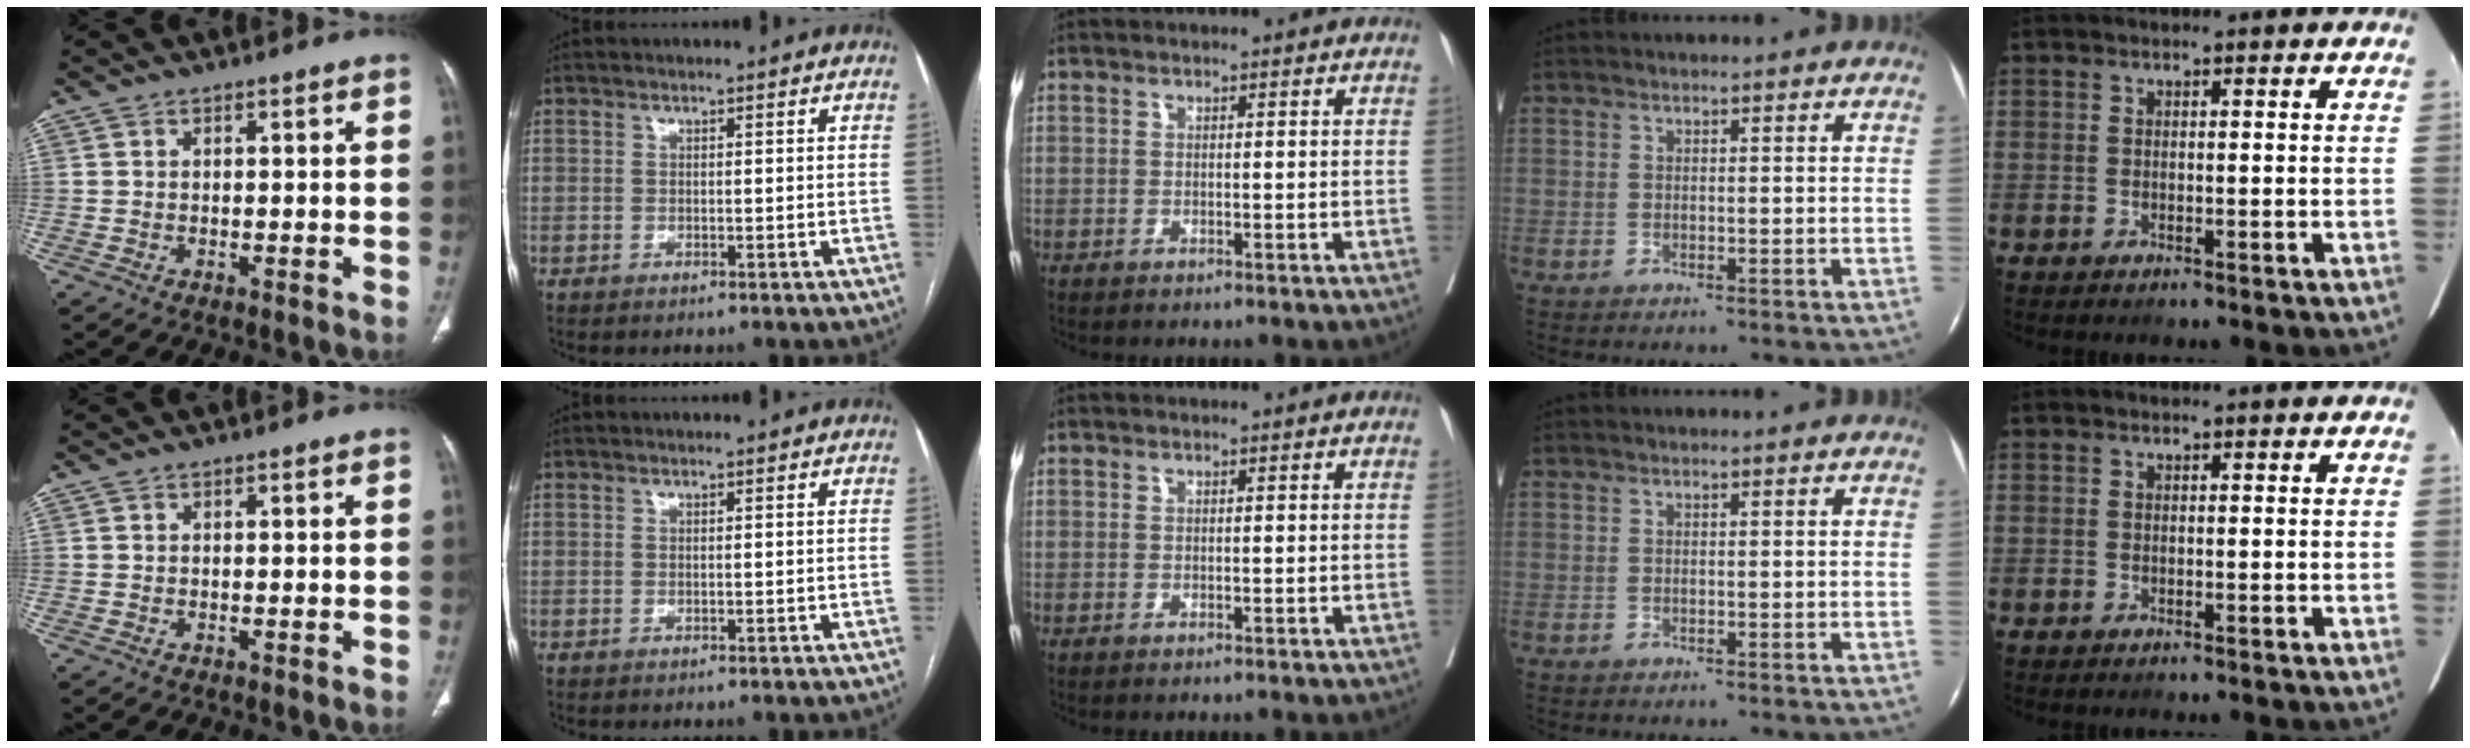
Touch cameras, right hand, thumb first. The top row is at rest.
{}